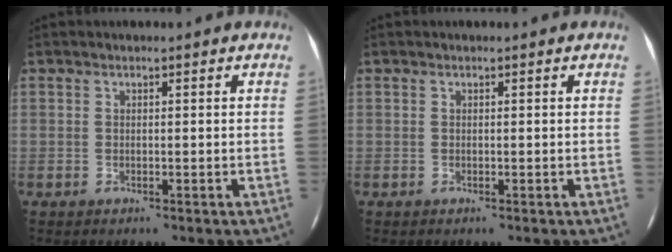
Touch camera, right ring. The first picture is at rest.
{"total": 0.0}